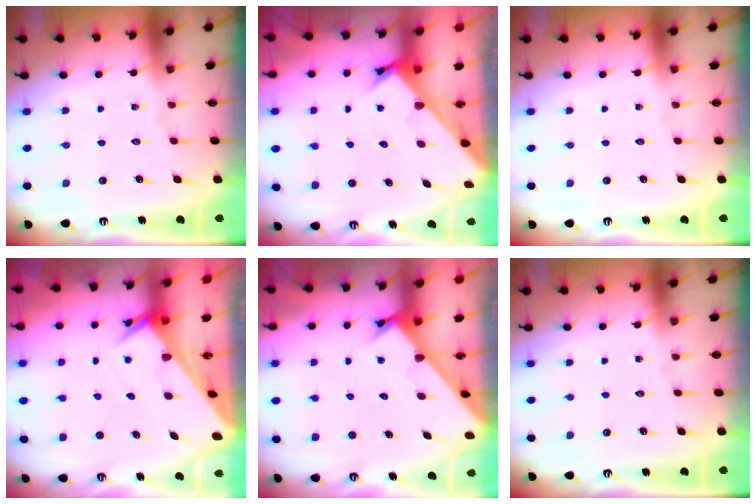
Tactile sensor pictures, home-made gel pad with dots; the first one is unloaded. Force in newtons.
{"total": 2.6, "press": 2.6, "slide": 0.2}
{"total": 0.0}
{"total": 3.8, "press": 3.8, "slide": 0.2}
{"total": 2.2, "press": 2.2, "slide": 0.2}
{"total": 0.0}